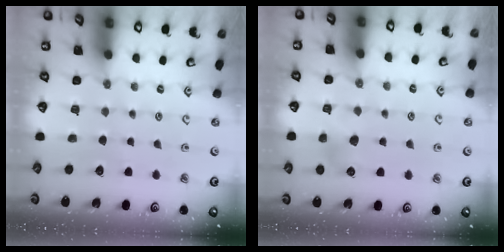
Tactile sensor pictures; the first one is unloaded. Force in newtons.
{"total": 4.5, "press": 4.5, "slide": 0.6}